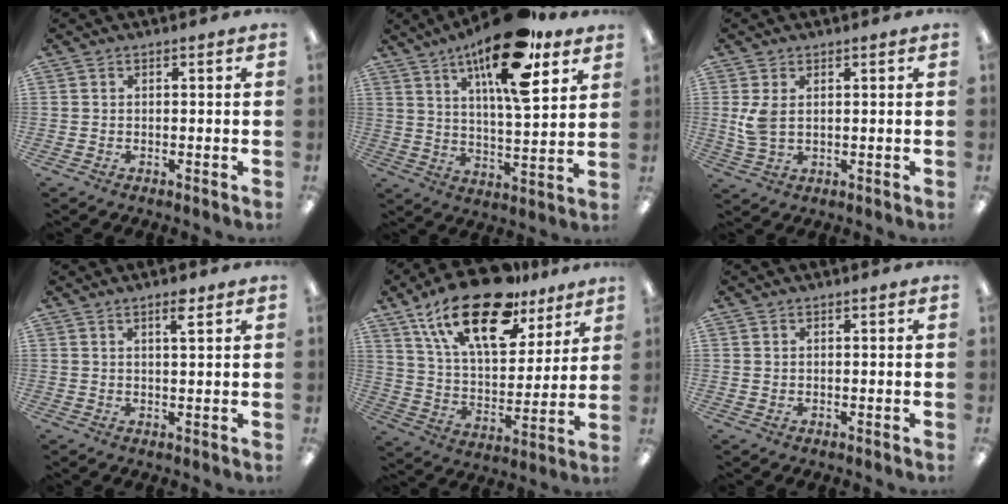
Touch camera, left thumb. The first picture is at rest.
{"total": 19.1, "force": [12.0, 5.9, 13.7], "torque": [-0.216, -0.062, 0.191]}
{"total": 4.9, "force": [1.1, 2.9, 3.8], "torque": [-0.088, 0.000, 0.017]}
{"total": 3.4, "force": [2.3, 0.6, 2.5], "torque": [-0.041, -0.006, 0.036]}
{"total": 23.7, "force": [15.2, 10.7, 14.7], "torque": [-0.257, -0.078, 0.261]}
{"total": 0.6, "force": [0.5, 0.3, 0.2], "torque": [-0.004, 0.001, 0.009]}